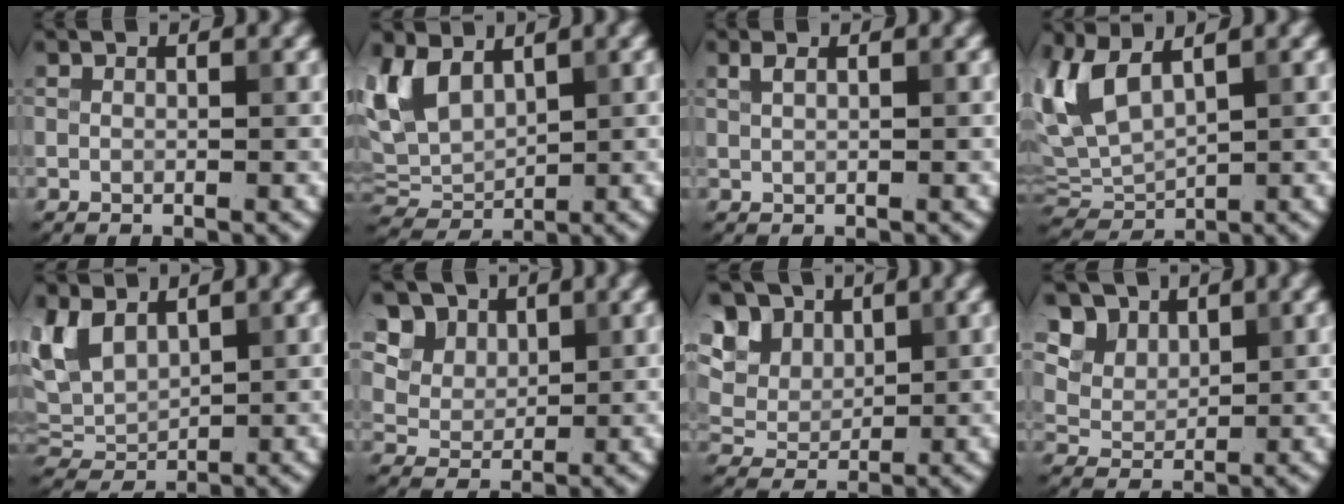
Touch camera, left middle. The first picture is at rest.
{"total": 5.6, "force": [2.3, 3.6, 3.7], "torque": [-0.089, 0.002, 0.045]}
{"total": 1.1, "force": [0.6, 0.4, 0.8], "torque": [-0.016, 0.002, 0.010]}
{"total": 6.1, "force": [2.4, 3.2, 4.6], "torque": [-0.111, 0.005, 0.046]}
{"total": 4.4, "force": [2.1, 2.8, 2.7], "torque": [-0.066, 0.003, 0.044]}
{"total": 7.2, "force": [4.3, 5.0, 2.8], "torque": [-0.072, -0.001, 0.079]}
{"total": 8.6, "force": [4.8, 5.9, 4.0], "torque": [-0.106, 0.013, 0.074]}
{"total": 5.8, "force": [3.9, 3.7, 2.2], "torque": [-0.075, -0.011, 0.085]}